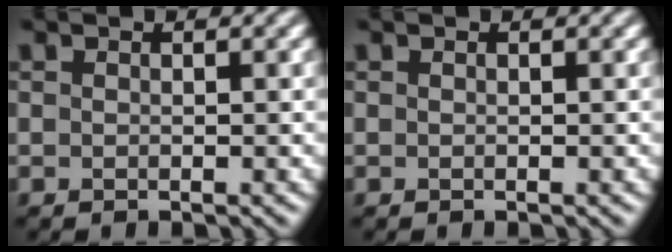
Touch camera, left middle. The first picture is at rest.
{"total": 0.0}